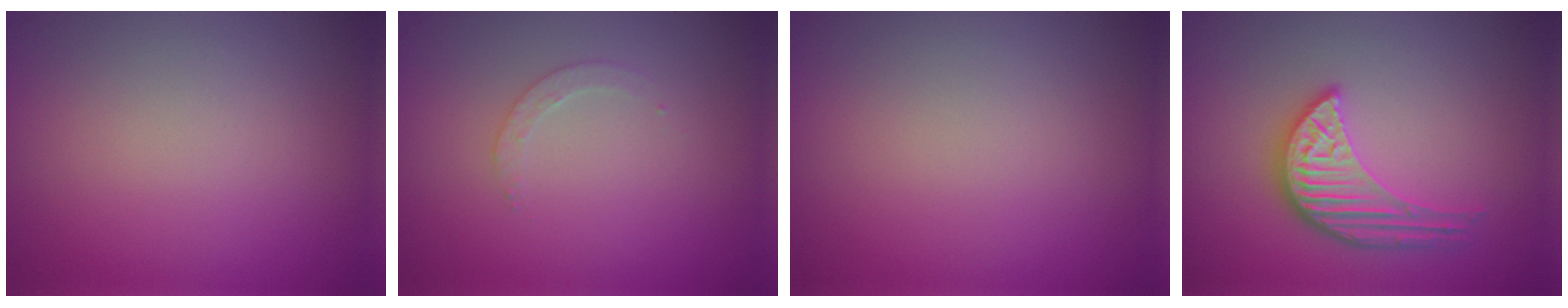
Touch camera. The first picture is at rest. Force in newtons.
{"total": 1.2, "press": 1.2, "slide": 0.3}
{"total": 0.0}
{"total": 4.1, "press": 3.5, "slide": 2.2}